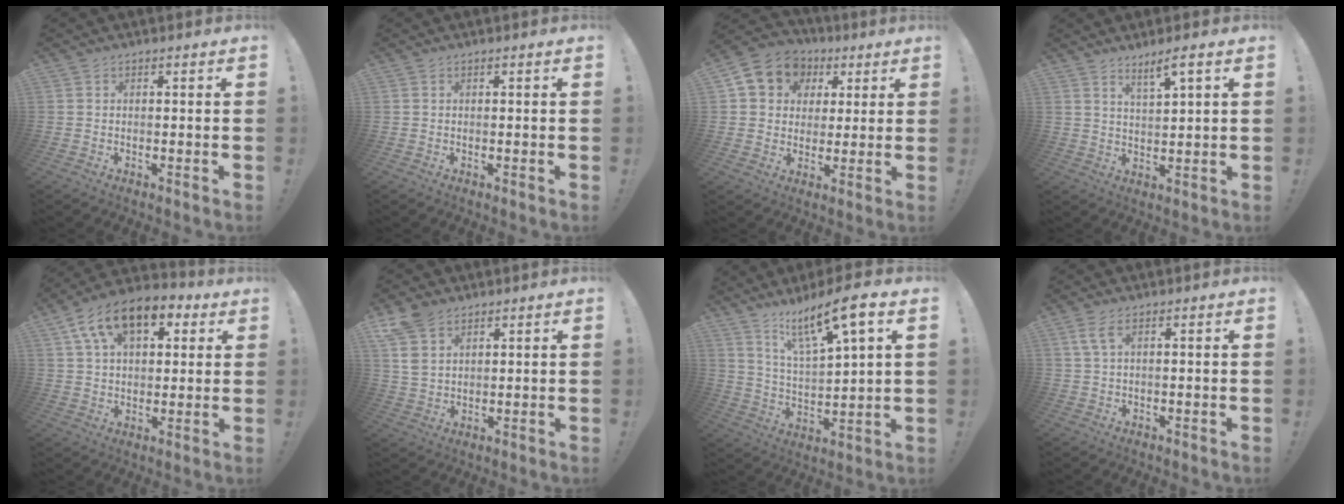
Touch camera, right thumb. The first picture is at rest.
{"total": 0.0}
{"total": 10.6, "force": [4.0, 9.0, 3.8], "torque": [-0.046, -0.020, 0.081]}
{"total": 5.1, "force": [3.5, 0.3, 3.7], "torque": [-0.055, -0.021, 0.055]}
{"total": 15.1, "force": [7.1, 9.0, 9.9], "torque": [-0.164, -0.022, 0.129]}
{"total": 8.2, "force": [5.1, 4.8, 4.1], "torque": [-0.073, -0.012, 0.103]}
{"total": 13.5, "force": [9.2, 2.0, 9.7], "torque": [-0.170, -0.054, 0.147]}
{"total": 3.3, "force": [1.5, 0.9, 2.8], "torque": [-0.050, -0.004, 0.026]}